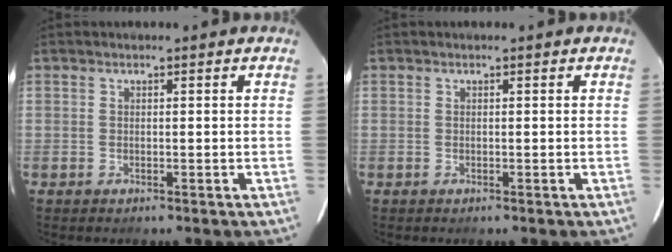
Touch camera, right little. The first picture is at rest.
{"total": 0.0}